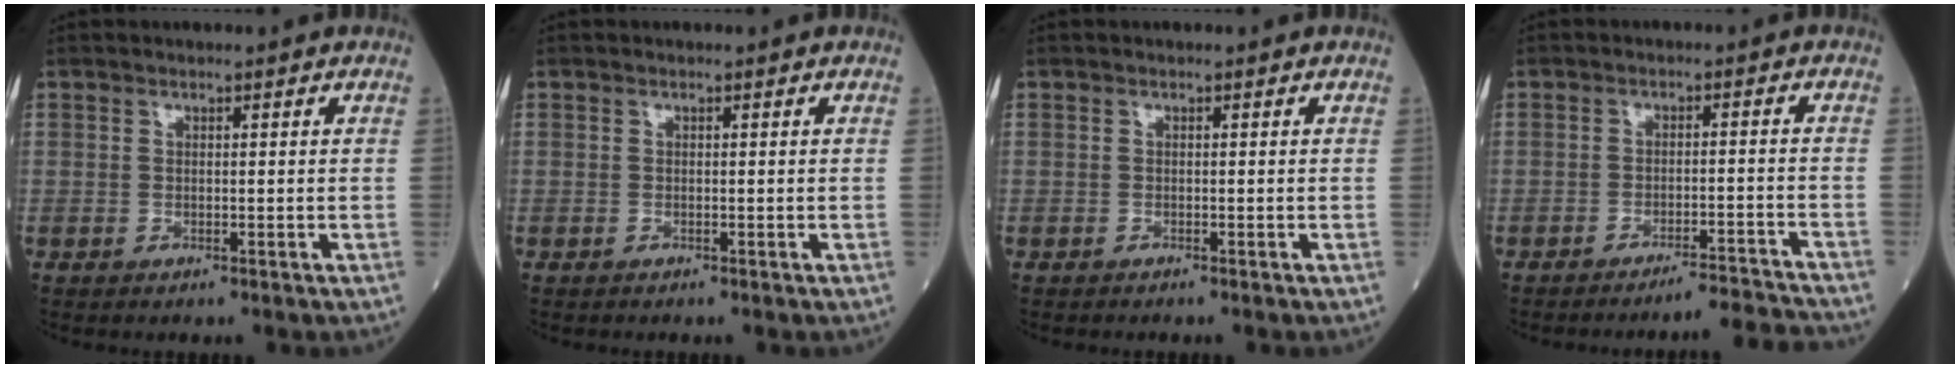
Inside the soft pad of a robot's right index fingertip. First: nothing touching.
{"total": 0.0}
{"total": 0.6, "force": [-0.6, 0.0, 0.2], "torque": [0.002, 0.000, -0.010]}
{"total": 6.8, "force": [-6.7, -1.3, 0.5], "torque": [0.008, 0.003, -0.098]}